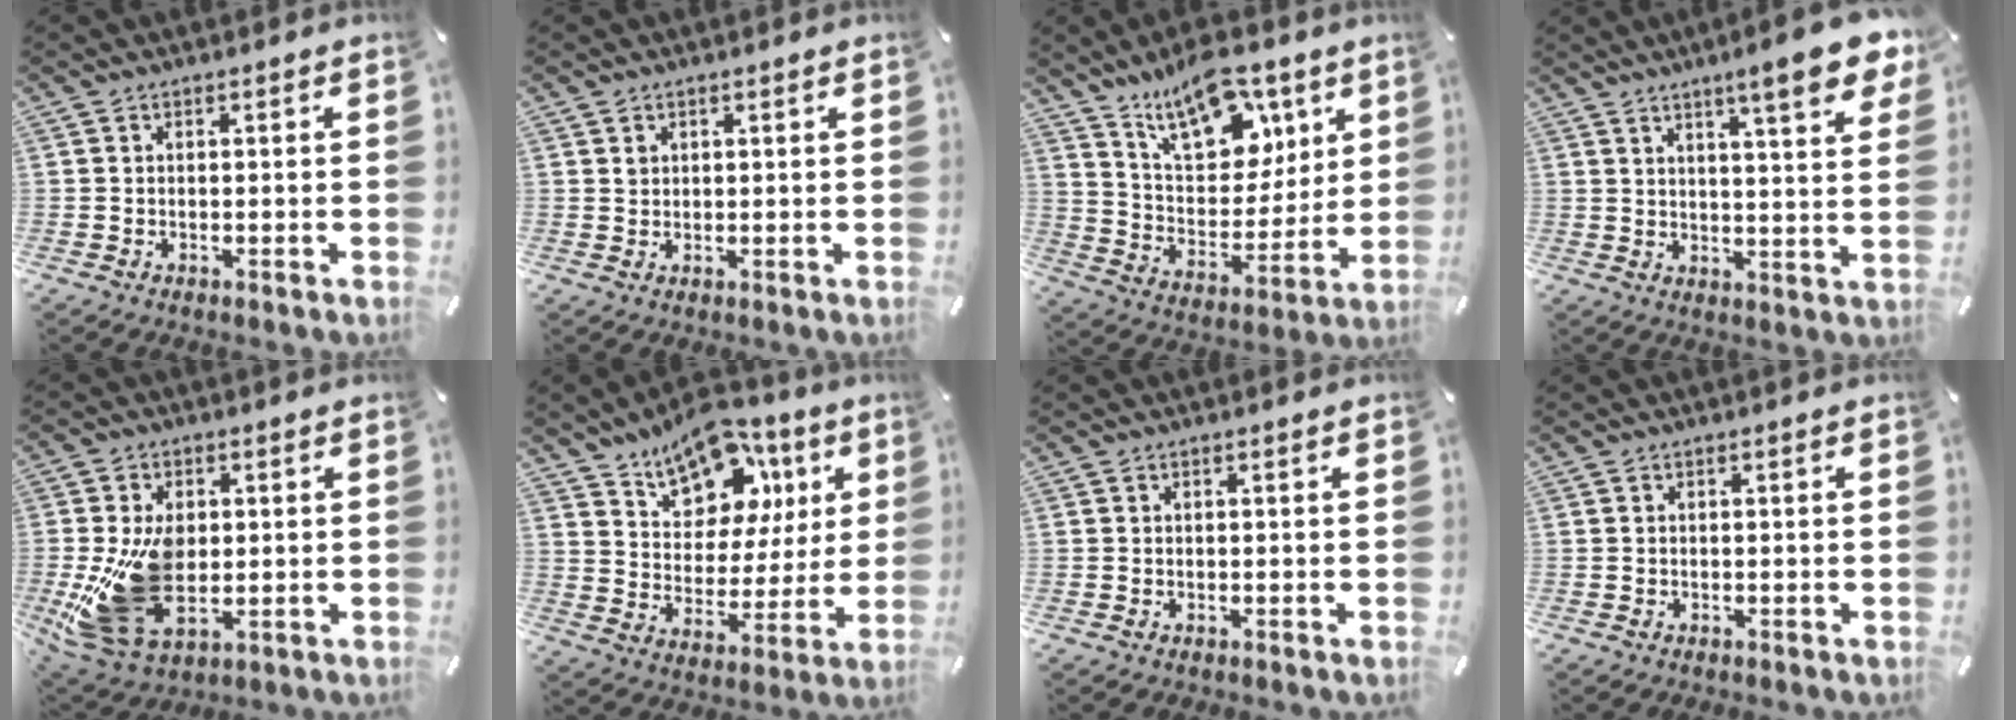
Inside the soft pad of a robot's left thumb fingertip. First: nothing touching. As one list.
[{"total": 1.3, "force": [0.8, 1.0, 0.2], "torque": [0.004, -0.003, 0.014]}, {"total": 17.6, "force": [11.5, 9.6, 9.2], "torque": [-0.152, -0.059, 0.207]}, {"total": 10.8, "force": [7.1, 1.6, 8.0], "torque": [-0.111, -0.041, 0.112]}, {"total": 15.7, "force": [-0.2, 10.8, 11.5], "torque": [-0.249, -0.008, -0.001]}, {"total": 15.6, "force": [10.2, 9.9, 6.3], "torque": [-0.095, -0.069, 0.185]}, {"total": 0.0}, {"total": 0.0}]